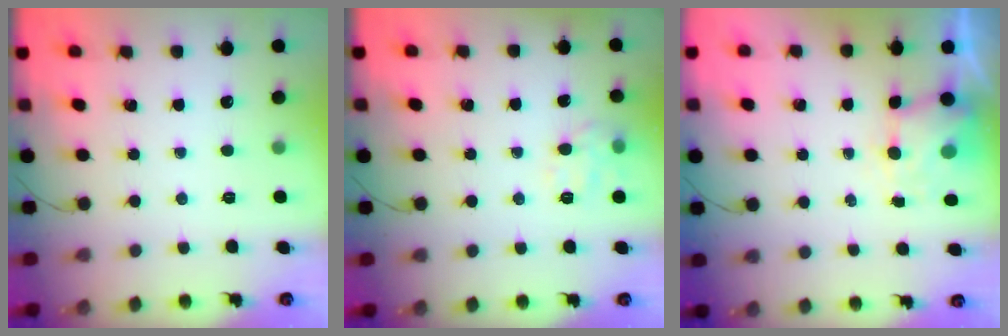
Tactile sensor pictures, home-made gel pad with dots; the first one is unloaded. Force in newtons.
{"total": 9.5, "press": 9.4, "slide": 0.9}
{"total": 4.9, "press": 4.8, "slide": 0.9}